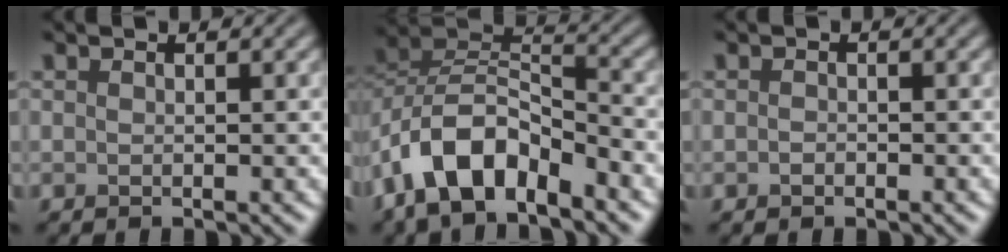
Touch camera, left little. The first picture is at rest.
{"total": 8.3, "force": [-4.9, 4.0, 5.4], "torque": [-0.086, 0.009, -0.099]}
{"total": 0.6, "force": [-0.3, 0.4, 0.3], "torque": [-0.005, -0.002, -0.005]}